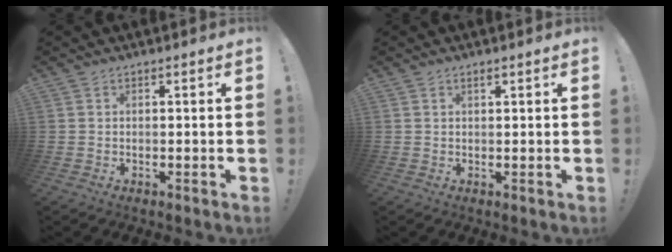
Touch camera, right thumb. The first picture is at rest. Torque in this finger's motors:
{"motor_torque": [-0.10, -0.03, 0.00, 0.00, 0.00]}